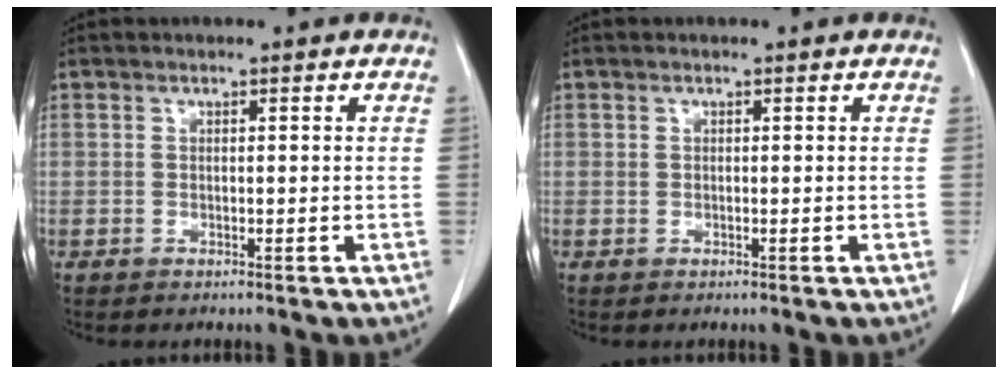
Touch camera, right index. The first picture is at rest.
{"total": 0.0}